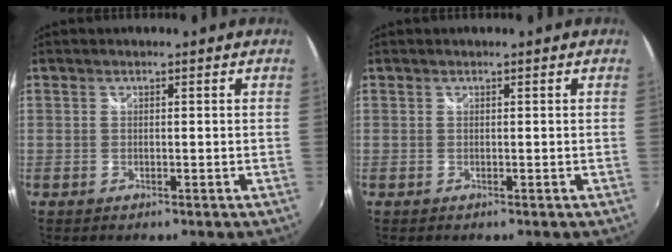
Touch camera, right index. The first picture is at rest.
{"total": 0.0}